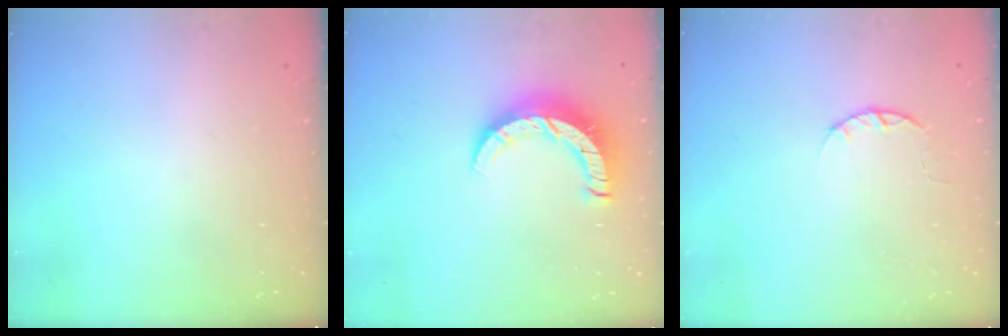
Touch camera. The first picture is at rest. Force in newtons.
{"total": 9.9, "press": 9.9, "slide": 0.6}
{"total": 2.4, "press": 2.4, "slide": 0.4}